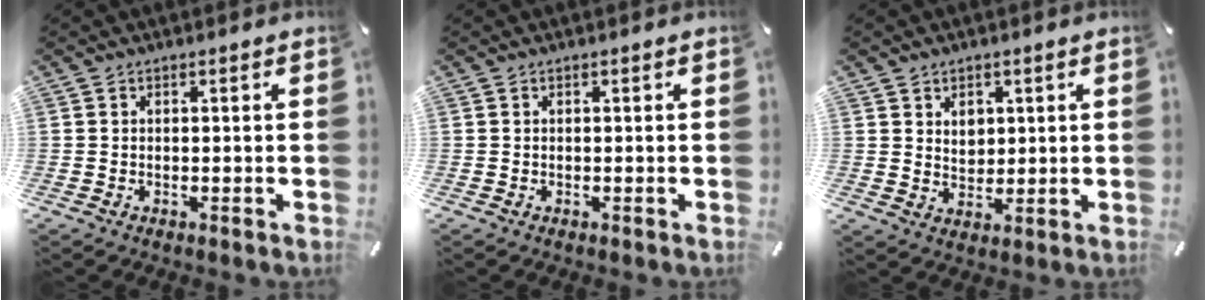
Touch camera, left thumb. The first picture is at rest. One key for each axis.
{"total": 0.0}
{"total": 4.2, "fx": 1.7, "fy": 3.6, "fz": 1.4, "tx": -0.014, "ty": -0.005, "tz": 0.027}